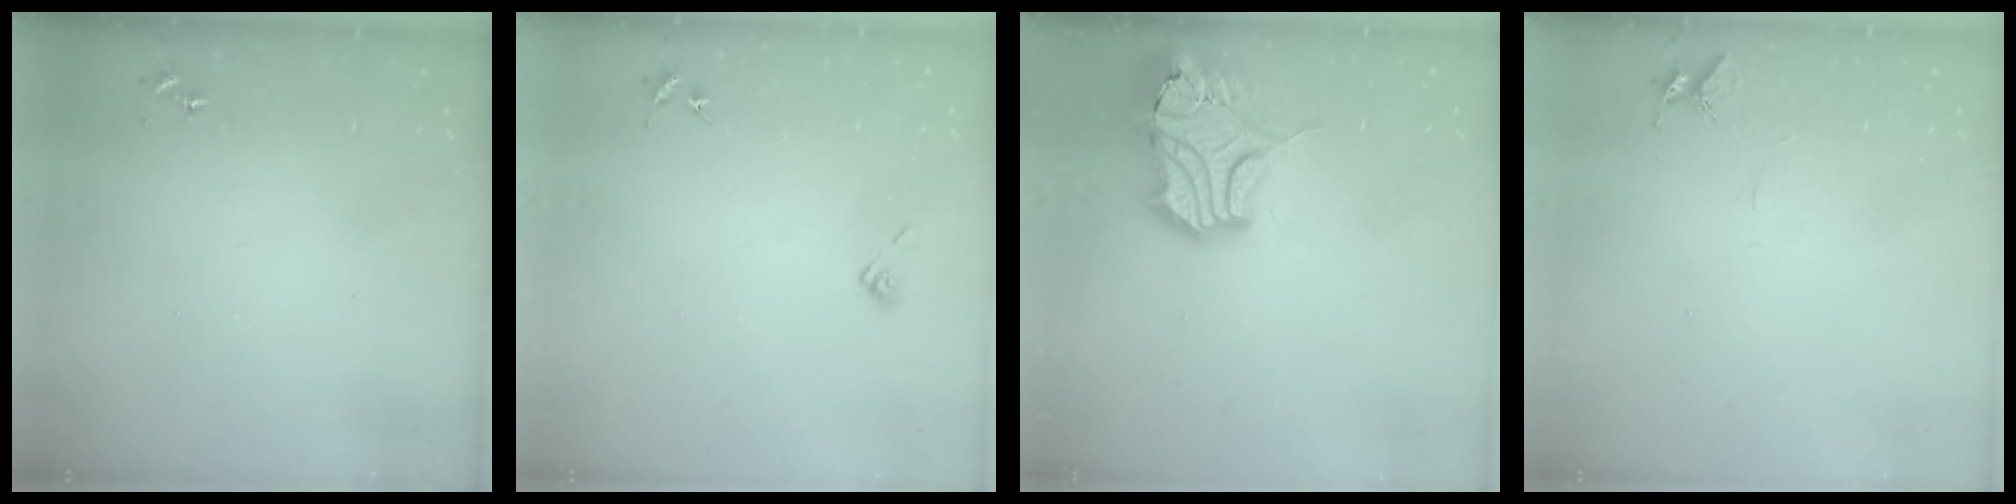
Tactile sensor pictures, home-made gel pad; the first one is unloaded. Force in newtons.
{"total": 4.7, "press": 4.2, "slide": 2.2}
{"total": 19.2, "press": 18.9, "slide": 3.2}
{"total": 5.4, "press": 5.4, "slide": 0.6}